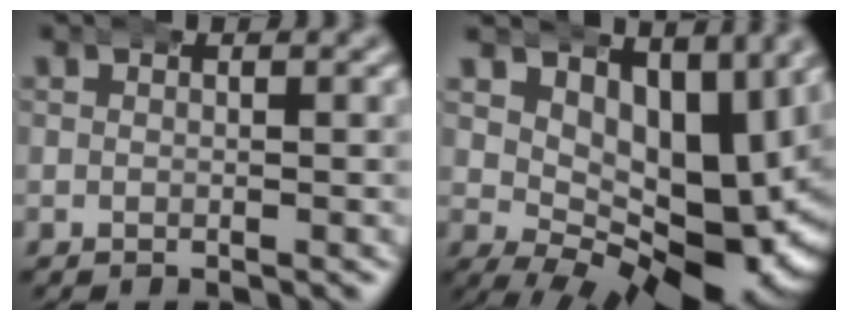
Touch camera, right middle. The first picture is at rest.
{"total": 10.7, "force": [2.1, 5.5, 8.9], "torque": [-0.119, -0.029, 0.050]}